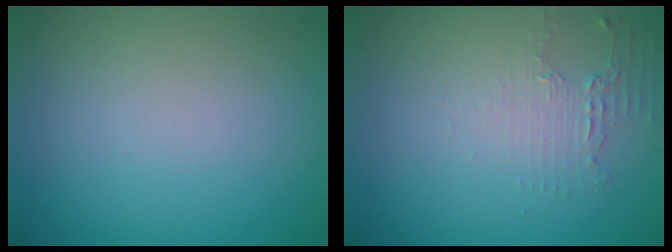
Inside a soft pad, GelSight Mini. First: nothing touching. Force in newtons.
{"total": 2.0, "press": 1.4, "slide": 1.5}